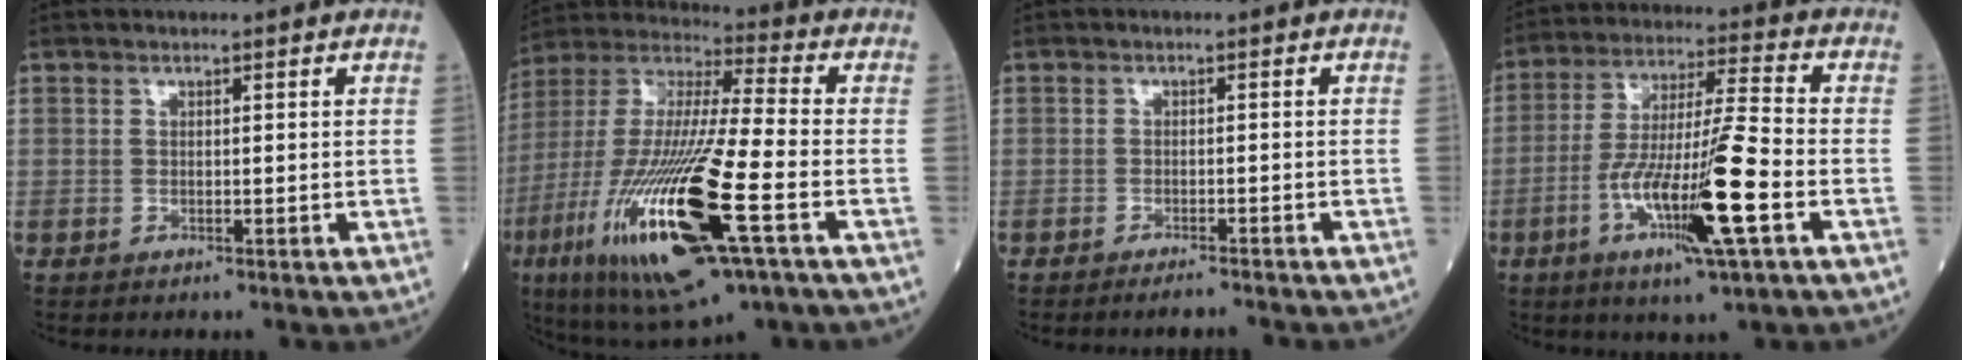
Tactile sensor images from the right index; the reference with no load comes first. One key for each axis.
{"total": 26.0, "fx": -8.9, "fy": 3.6, "fz": 24.2, "tx": -0.529, "ty": -0.051, "tz": -0.160}
{"total": 2.7, "fx": -2.5, "fy": -0.1, "fz": 0.8, "tx": -0.012, "ty": -0.006, "tz": -0.035}
{"total": 15.2, "fx": -5.4, "fy": 0.4, "fz": 14.2, "tx": -0.270, "ty": -0.013, "tz": -0.097}